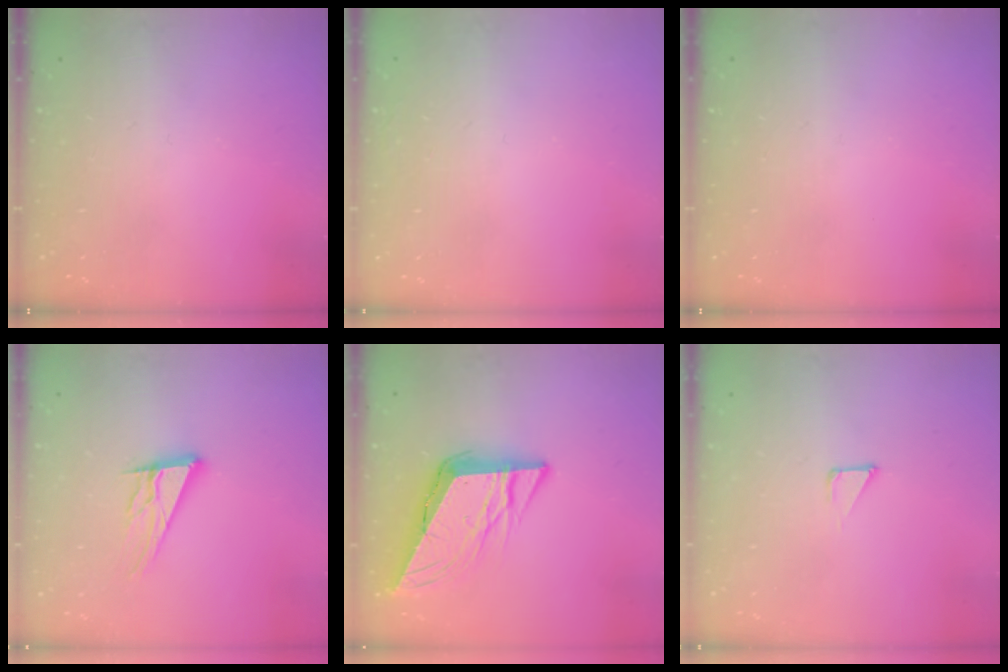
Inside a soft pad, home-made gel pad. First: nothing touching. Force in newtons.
{"total": 1.5, "press": 1.5, "slide": 0.1}
{"total": 0.0}
{"total": 13.0, "press": 12.7, "slide": 2.8}
{"total": 11.4, "press": 11.2, "slide": 1.9}
{"total": 2.9, "press": 2.9, "slide": 0.3}